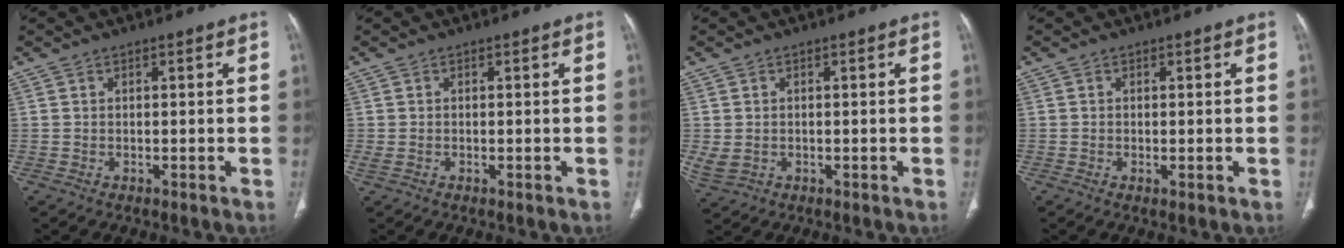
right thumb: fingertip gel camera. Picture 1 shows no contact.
{"total": 1.0, "force": [-0.2, 0.4, 0.9], "torque": [-0.030, 0.000, -0.002]}
{"total": 3.1, "force": [-0.2, 2.3, 2.0], "torque": [-0.055, 0.006, 0.009]}
{"total": 1.0, "force": [-0.2, 0.2, 0.9], "torque": [-0.022, -0.005, -0.003]}